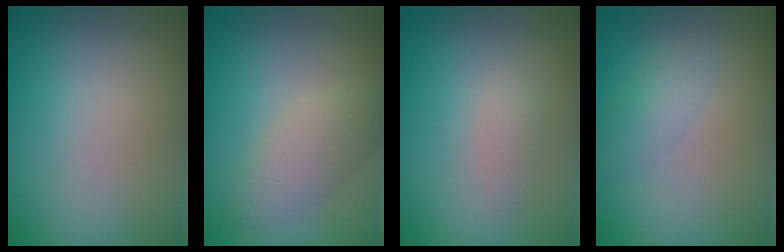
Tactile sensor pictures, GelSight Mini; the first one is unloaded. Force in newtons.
{"total": 2.6, "press": 2.6, "slide": 0.2}
{"total": 1.0, "press": 1.0, "slide": 0.1}
{"total": 1.4, "press": 1.4, "slide": 0.0}